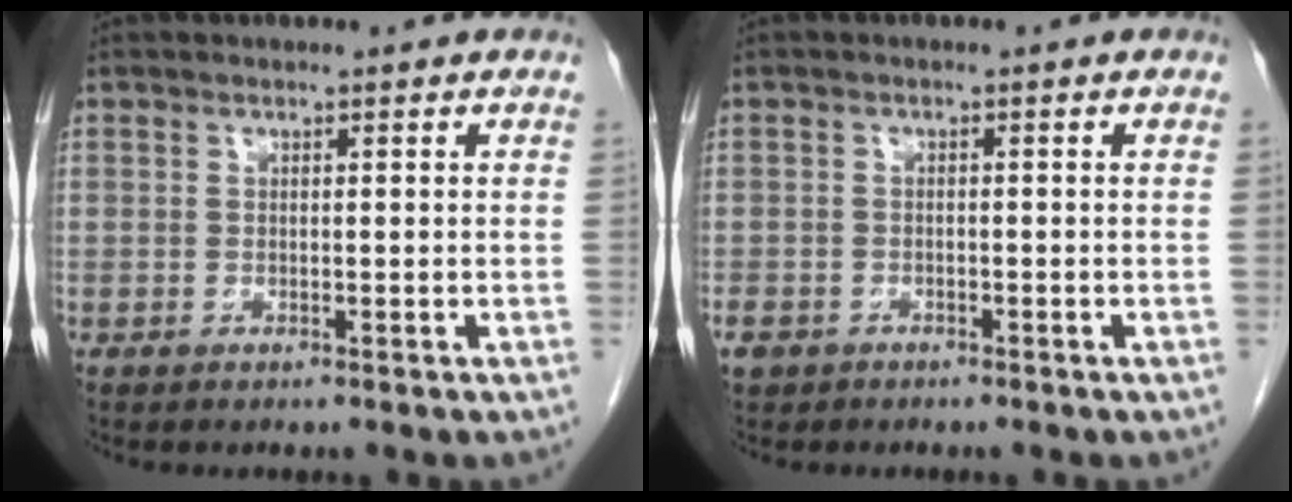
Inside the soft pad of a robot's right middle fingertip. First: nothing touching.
{"total": 3.3, "force": [-2.4, 2.2, 0.7], "torque": [-0.013, 0.002, -0.040]}